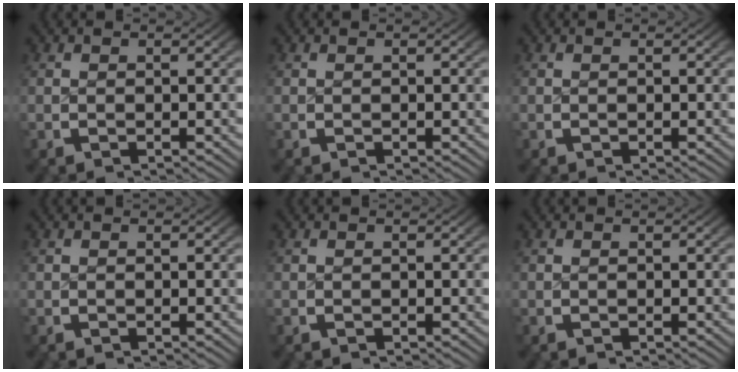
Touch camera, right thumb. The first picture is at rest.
{"total": 0.0}
{"total": 0.0}
{"total": 0.0}
{"total": 0.0}
{"total": 0.0}